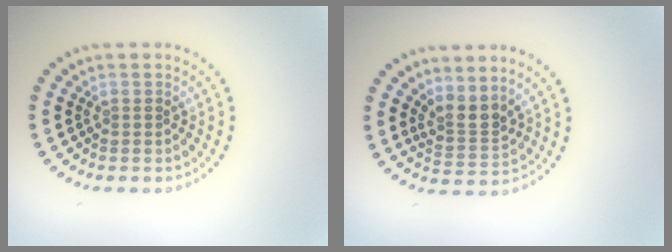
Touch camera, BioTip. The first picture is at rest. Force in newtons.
{"total": 2.6, "press": 1.9, "slide": 1.8}